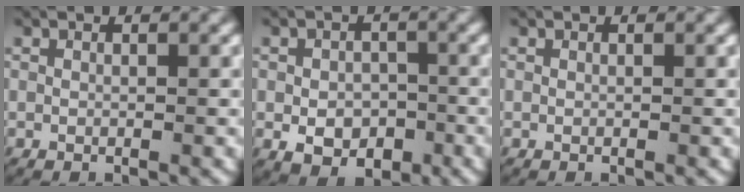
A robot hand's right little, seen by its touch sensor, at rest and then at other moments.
{"total": 4.8, "force": [-2.8, 3.2, 2.3], "torque": [-0.032, -0.019, -0.038]}
{"total": 0.0}